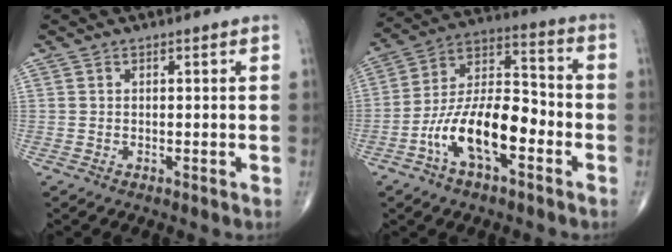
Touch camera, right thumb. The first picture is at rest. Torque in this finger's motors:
{"motor_torque": [2.24, 2.09, 1.42, -0.69, 0.13]}